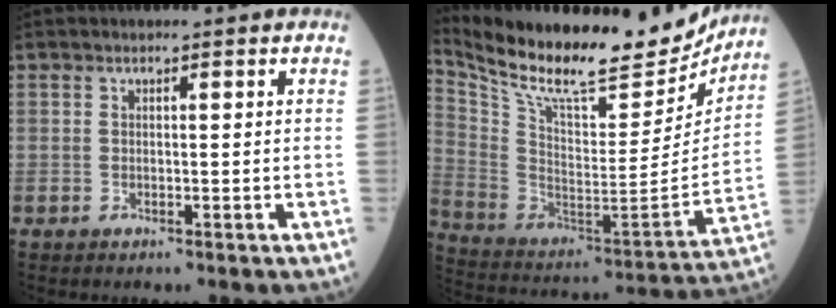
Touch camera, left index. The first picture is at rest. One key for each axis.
{"total": 25.3, "fx": 22.1, "fy": 5.6, "fz": 10.8, "tx": -0.208, "ty": -0.038, "tz": 0.343}